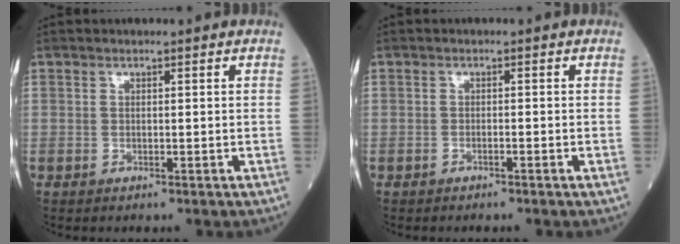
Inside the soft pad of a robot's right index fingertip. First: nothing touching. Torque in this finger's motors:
{"motor_torque": [0.05, -0.01, 0.00, -0.01]}